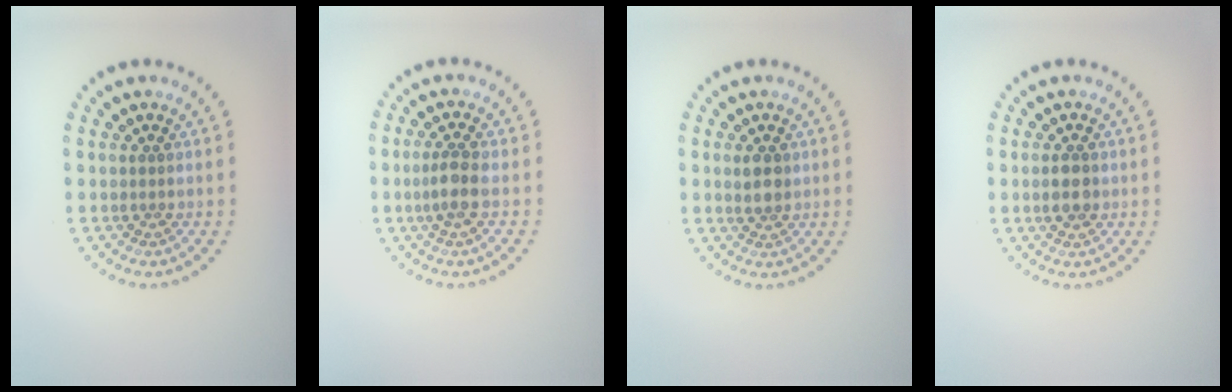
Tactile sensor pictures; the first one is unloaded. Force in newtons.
{"total": 2.0, "press": 1.8, "slide": 0.9}
{"total": 2.0, "press": 1.9, "slide": 0.5}
{"total": 2.5, "press": 2.5, "slide": 0.1}